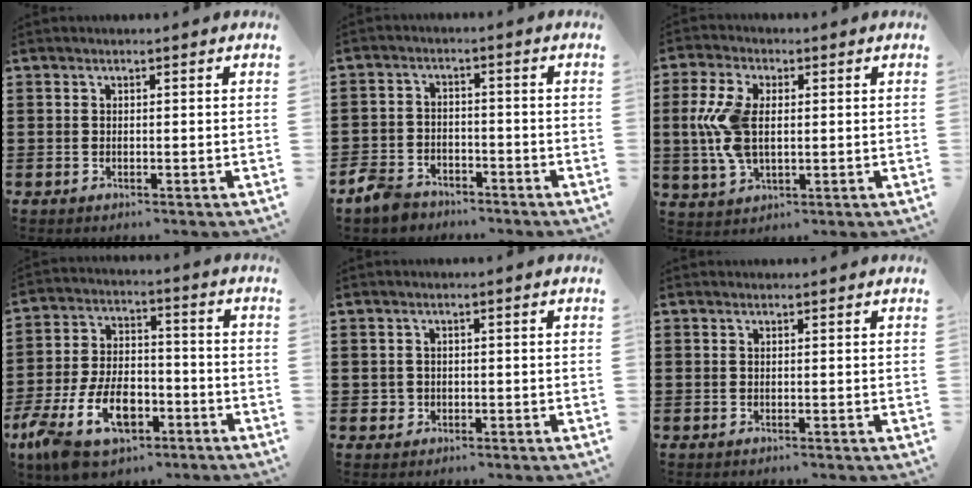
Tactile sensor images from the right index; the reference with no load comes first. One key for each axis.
{"total": 4.2, "fx": -3.7, "fy": 1.8, "fz": 0.8, "tx": -0.037, "ty": 0.005, "tz": -0.080}
{"total": 8.7, "fx": 0.6, "fy": 4.7, "fz": 7.4, "tx": -0.183, "ty": 0.002, "tz": 0.001}
{"total": 11.7, "fx": -5.6, "fy": 6.5, "fz": 7.9, "tx": -0.179, "ty": 0.011, "tz": -0.103}
{"total": 0.9, "fx": 0.0, "fy": 0.9, "fz": 0.1, "tx": -0.002, "ty": 0.005, "tz": -0.002}
{"total": 0.0}